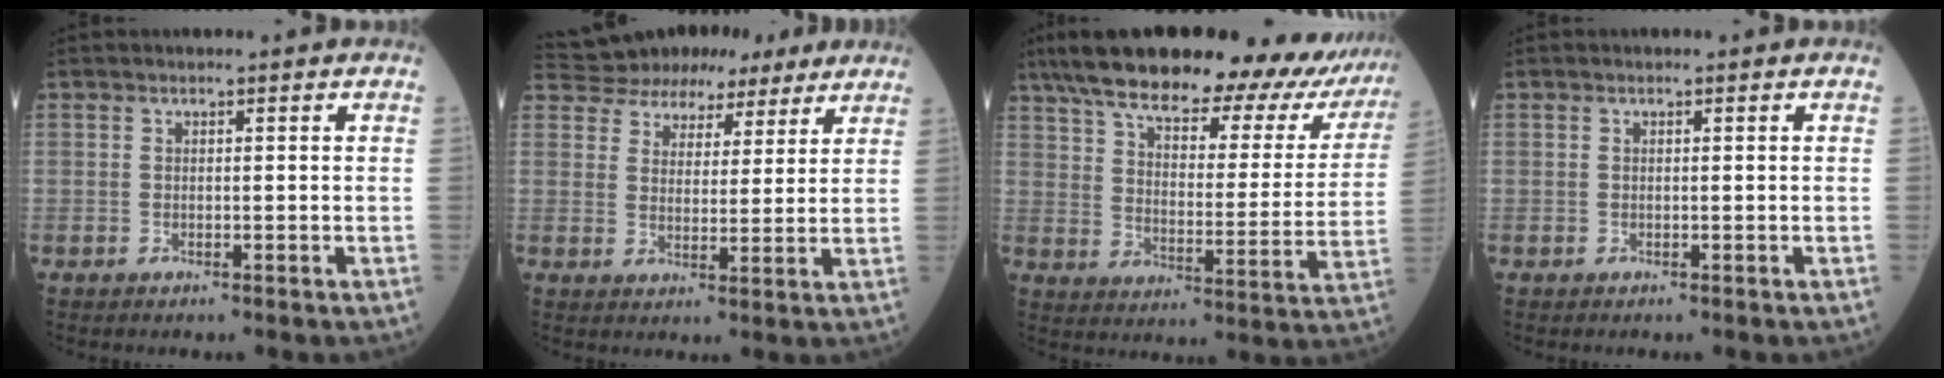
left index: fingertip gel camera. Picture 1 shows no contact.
{"total": 14.8, "force": [13.1, 5.8, 3.9], "torque": [-0.075, 0.038, 0.188]}
{"total": 31.7, "force": [26.6, 7.1, 15.7], "torque": [-0.254, -0.021, 0.343]}
{"total": 0.0}